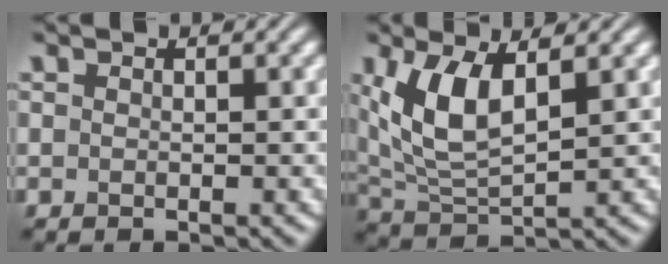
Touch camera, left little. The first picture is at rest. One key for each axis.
{"total": 6.5, "fx": 2.1, "fy": 2.9, "fz": 5.4, "tx": -0.127, "ty": -0.004, "tz": 0.046}